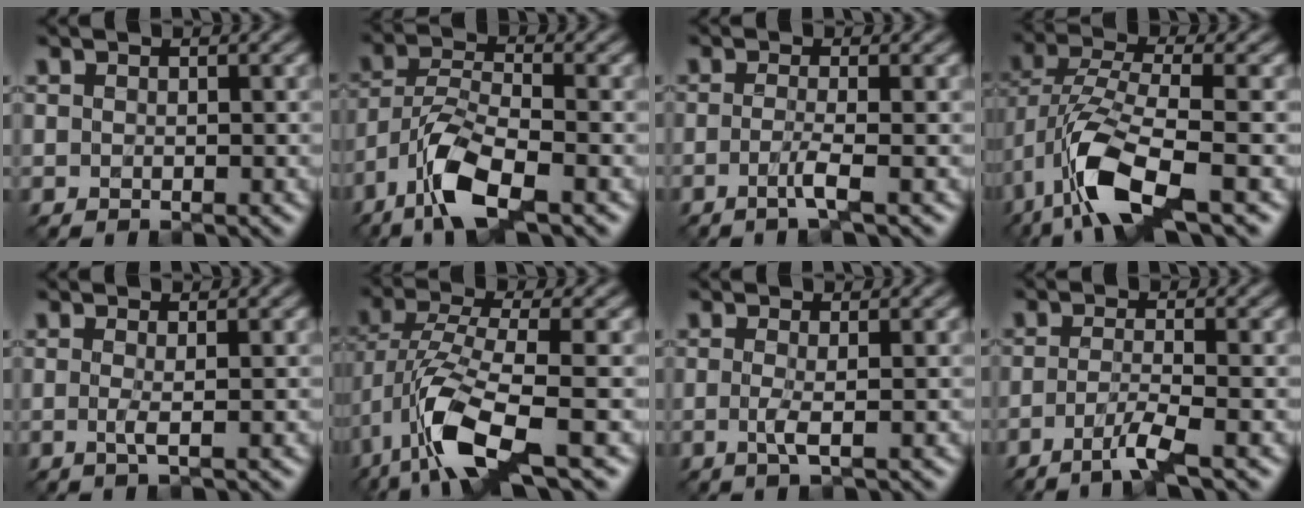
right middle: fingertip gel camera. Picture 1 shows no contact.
{"total": 6.5, "force": [-4.0, 1.9, 4.8], "torque": [-0.099, -0.003, -0.084]}
{"total": 2.4, "force": [-0.9, 0.4, 2.1], "torque": [-0.036, -0.006, -0.028]}
{"total": 8.4, "force": [-4.0, 2.9, 6.8], "torque": [-0.147, -0.005, -0.084]}
{"total": 1.4, "force": [-0.2, 0.2, 1.3], "torque": [-0.026, -0.005, -0.007]}
{"total": 8.5, "force": [-3.8, 2.6, 7.1], "torque": [-0.153, -0.005, -0.079]}
{"total": 1.8, "force": [-0.3, 0.3, 1.7], "torque": [-0.036, -0.007, -0.008]}
{"total": 3.1, "force": [-1.7, 0.3, 2.6], "torque": [-0.045, -0.003, -0.047]}